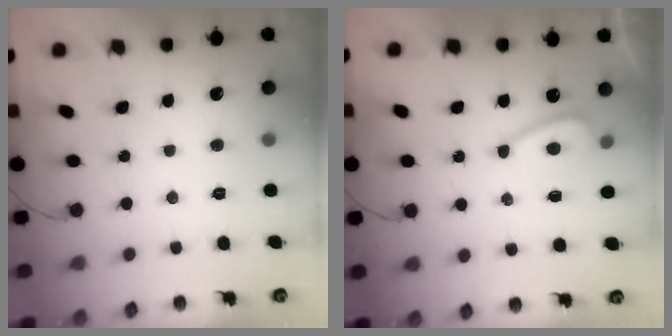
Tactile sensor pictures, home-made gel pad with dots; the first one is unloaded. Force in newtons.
{"total": 4.4, "press": 4.1, "slide": 1.6}